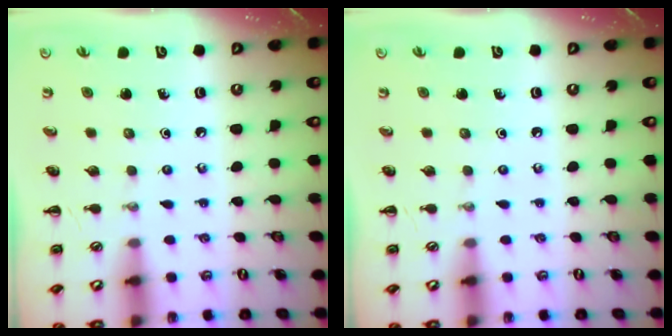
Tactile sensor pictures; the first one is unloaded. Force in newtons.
{"total": 0.0}